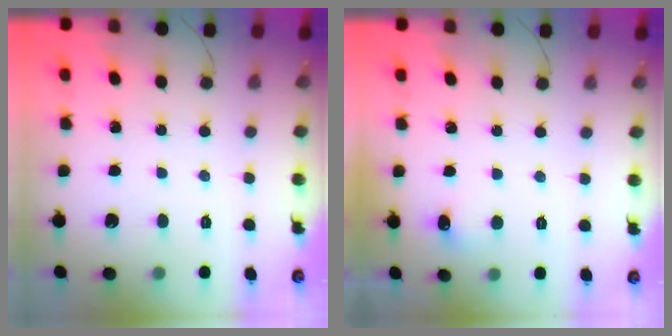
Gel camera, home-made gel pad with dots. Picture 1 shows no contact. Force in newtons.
{"total": 3.8, "press": 3.6, "slide": 1.1}